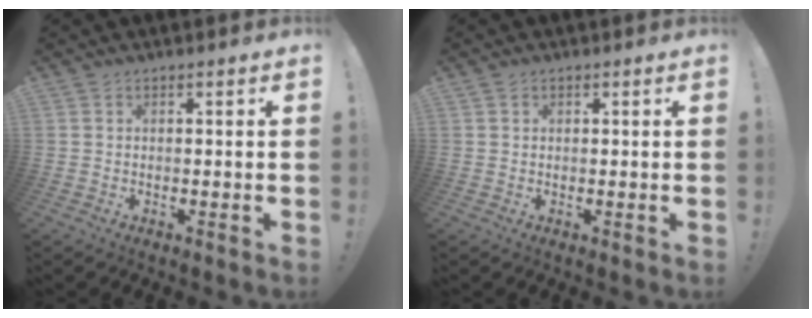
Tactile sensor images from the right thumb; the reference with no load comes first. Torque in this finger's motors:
{"motor_torque": [-0.18, -0.15, -0.15, -0.06, 0.12]}